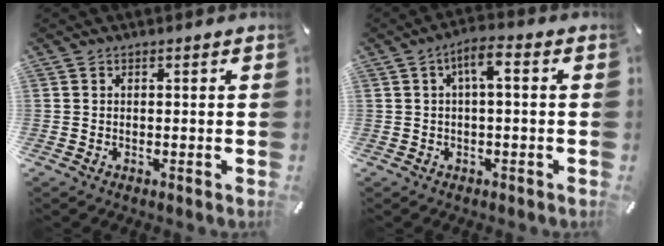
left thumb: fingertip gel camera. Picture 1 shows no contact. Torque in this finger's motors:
{"motor_torque": [0.10, -0.13, 0.66, 0.09, 0.07]}